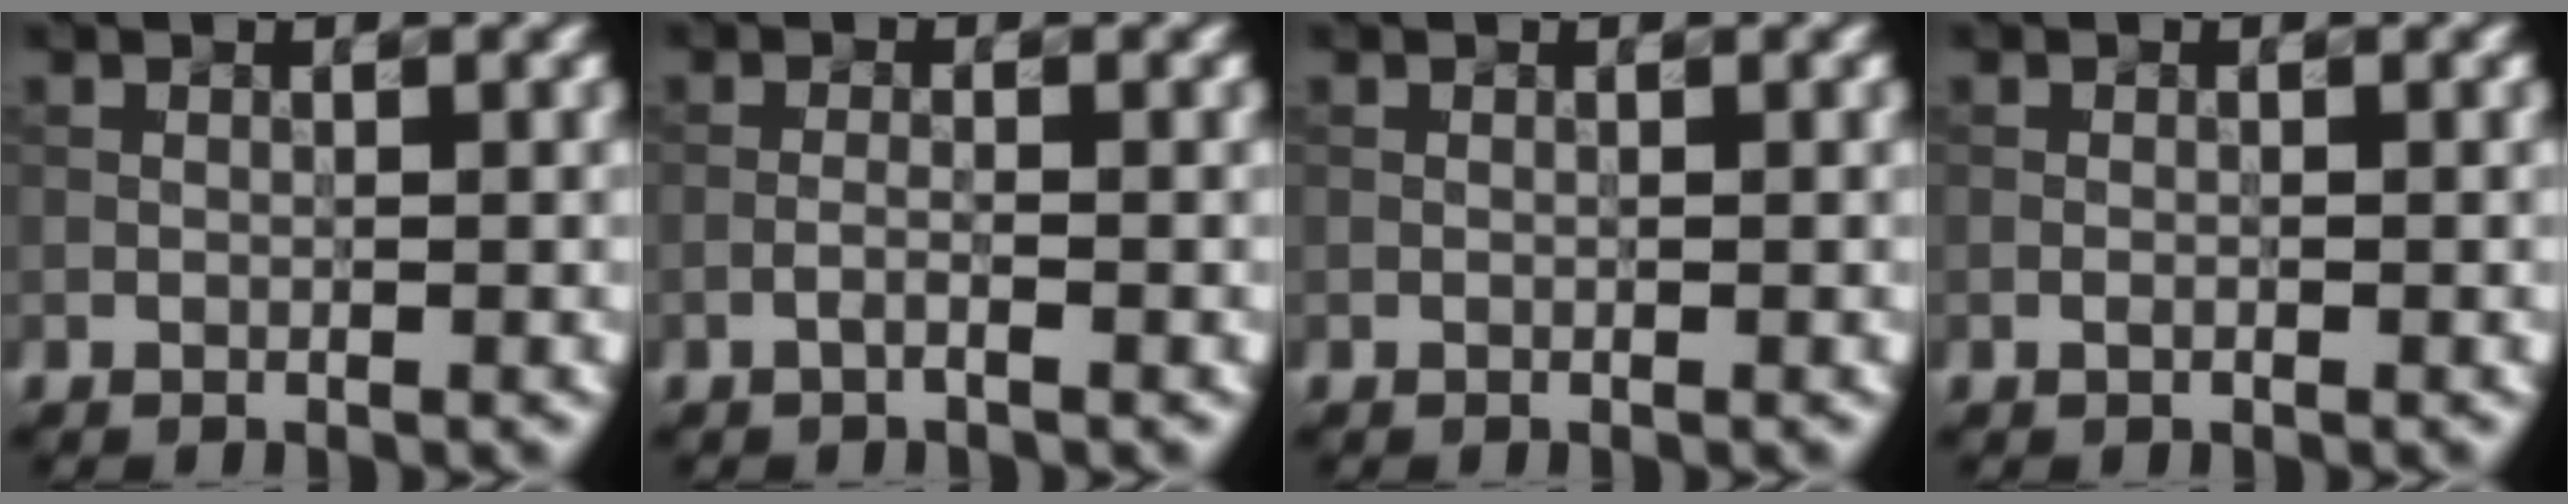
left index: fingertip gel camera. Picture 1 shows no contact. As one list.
[{"total": 0.8, "force": [-0.7, -0.1, 0.4], "torque": [-0.013, 0.010, -0.011]}, {"total": 0.0}, {"total": 0.0}]